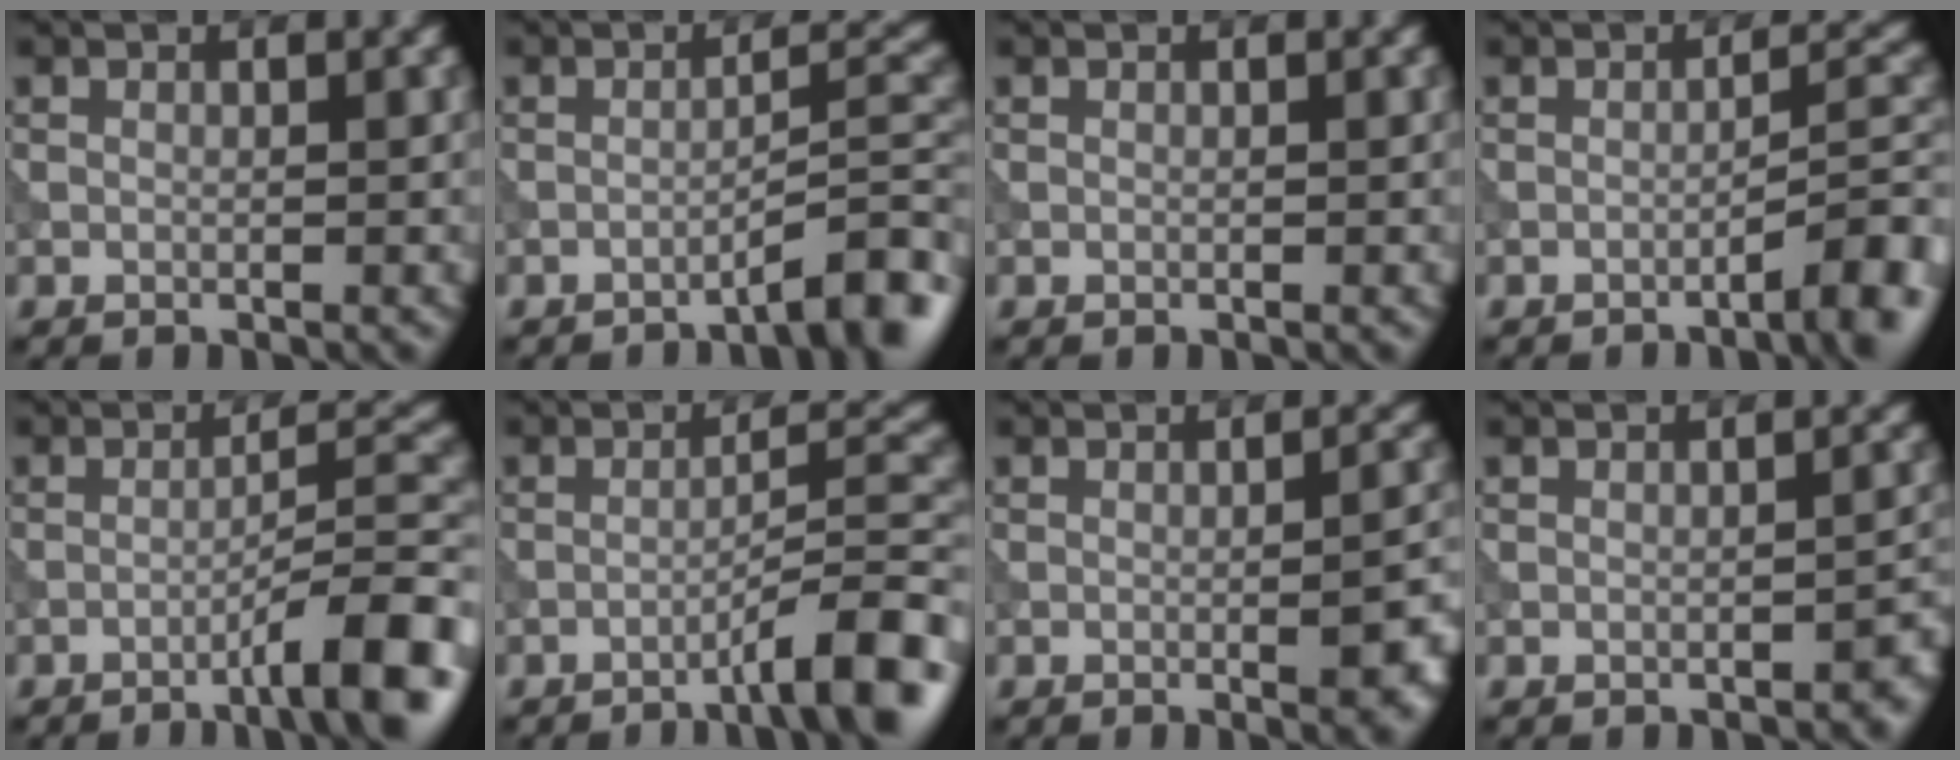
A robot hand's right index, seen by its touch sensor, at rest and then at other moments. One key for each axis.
{"total": 4.7, "fx": -3.3, "fy": 0.6, "fz": 3.3, "tx": -0.036, "ty": 0.022, "tz": -0.054}
{"total": 0.0}
{"total": 5.5, "fx": -3.1, "fy": 1.1, "fz": 4.4, "tx": -0.048, "ty": 0.020, "tz": -0.049}
{"total": 7.8, "fx": -4.4, "fy": 1.2, "fz": 6.3, "tx": -0.084, "ty": 0.021, "tz": -0.070}
{"total": 7.0, "fx": -4.3, "fy": 1.0, "fz": 5.4, "tx": -0.067, "ty": 0.021, "tz": -0.070}
{"total": 5.3, "fx": -1.2, "fy": 1.7, "fz": 4.9, "tx": -0.057, "ty": -0.005, "tz": -0.009}
{"total": 1.6, "fx": -1.1, "fy": 0.5, "fz": 1.1, "tx": -0.013, "ty": 0.008, "tz": -0.014}